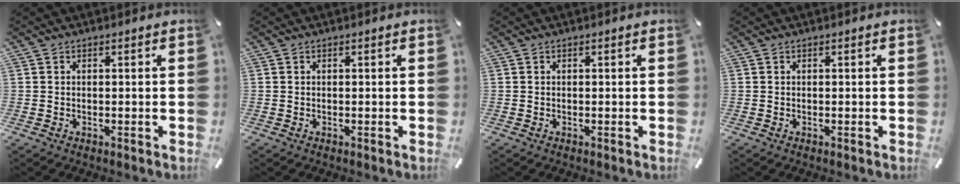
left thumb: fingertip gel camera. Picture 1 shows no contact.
{"total": 0.0}
{"total": 0.0}
{"total": 0.0}